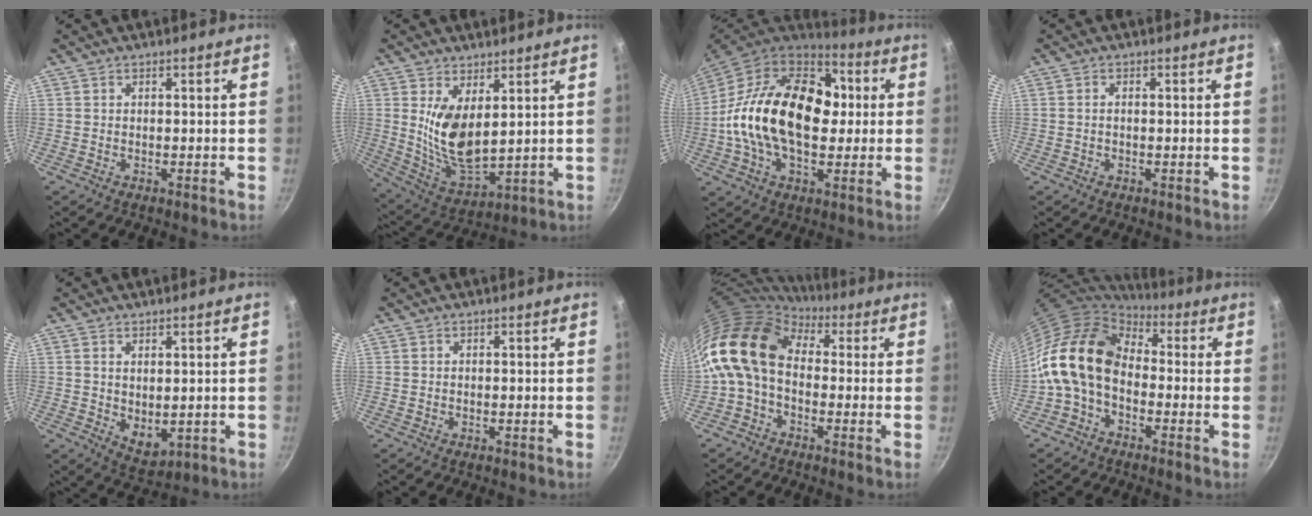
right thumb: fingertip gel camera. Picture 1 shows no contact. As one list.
[{"total": 11.9, "force": [3.3, 5.8, 9.9], "torque": [-0.175, -0.042, 0.076]}, {"total": 27.6, "force": [1.2, 17.6, 21.2], "torque": [-0.340, 0.033, 0.008]}, {"total": 0.9, "force": [-0.1, 0.5, 0.7], "torque": [-0.016, 0.005, -0.002]}, {"total": 5.3, "force": [1.0, 3.1, 4.1], "torque": [-0.057, -0.020, 0.026]}, {"total": 0.0}, {"total": 13.6, "force": [0.9, 9.6, 9.6], "torque": [-0.168, 0.028, -0.007]}, {"total": 15.2, "force": [-1.1, 10.5, 10.9], "torque": [-0.182, 0.035, -0.041]}]